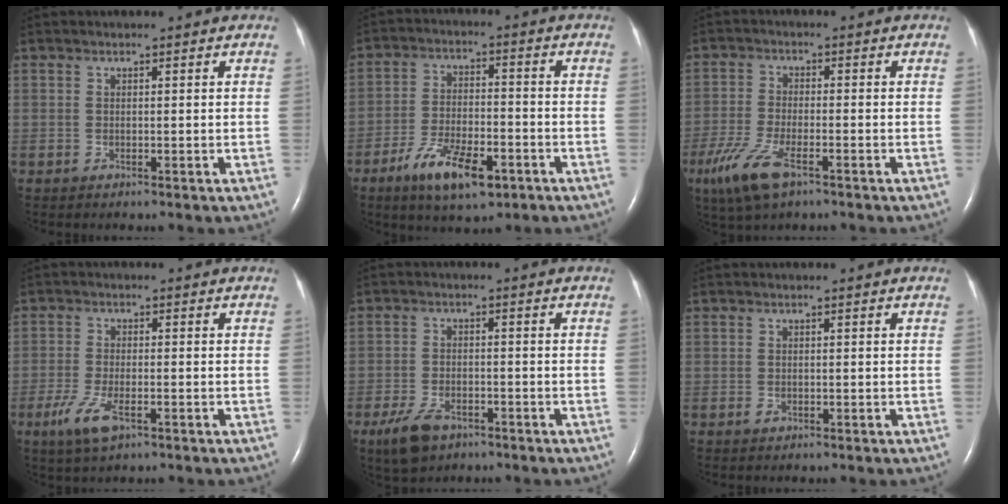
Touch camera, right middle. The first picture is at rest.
{"total": 10.2, "force": [-5.7, 3.6, 7.6], "torque": [-0.140, -0.007, -0.095]}
{"total": 7.8, "force": [-4.4, 2.1, 6.1], "torque": [-0.139, -0.019, -0.080]}
{"total": 5.4, "force": [-2.8, 1.6, 4.4], "torque": [-0.099, -0.011, -0.049]}
{"total": 5.7, "force": [-3.6, 2.9, 3.3], "torque": [-0.075, -0.005, -0.059]}
{"total": 0.7, "force": [-0.3, 0.4, 0.4], "torque": [-0.010, 0.000, -0.003]}